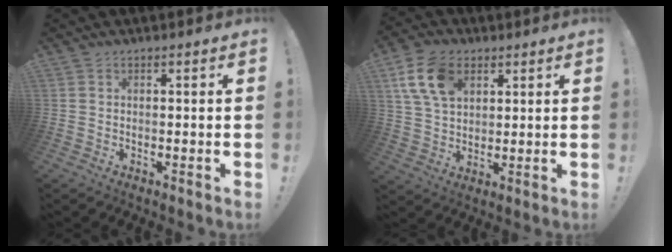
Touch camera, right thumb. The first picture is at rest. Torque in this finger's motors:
{"motor_torque": [1.39, 1.49, 0.19, 0.20, 0.18]}